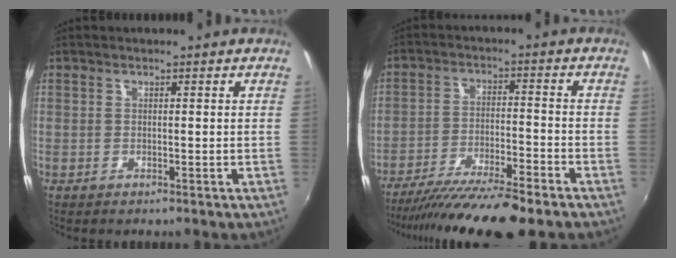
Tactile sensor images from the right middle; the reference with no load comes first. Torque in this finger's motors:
{"motor_torque": [1.13, -1.01, 0.28, 0.09]}